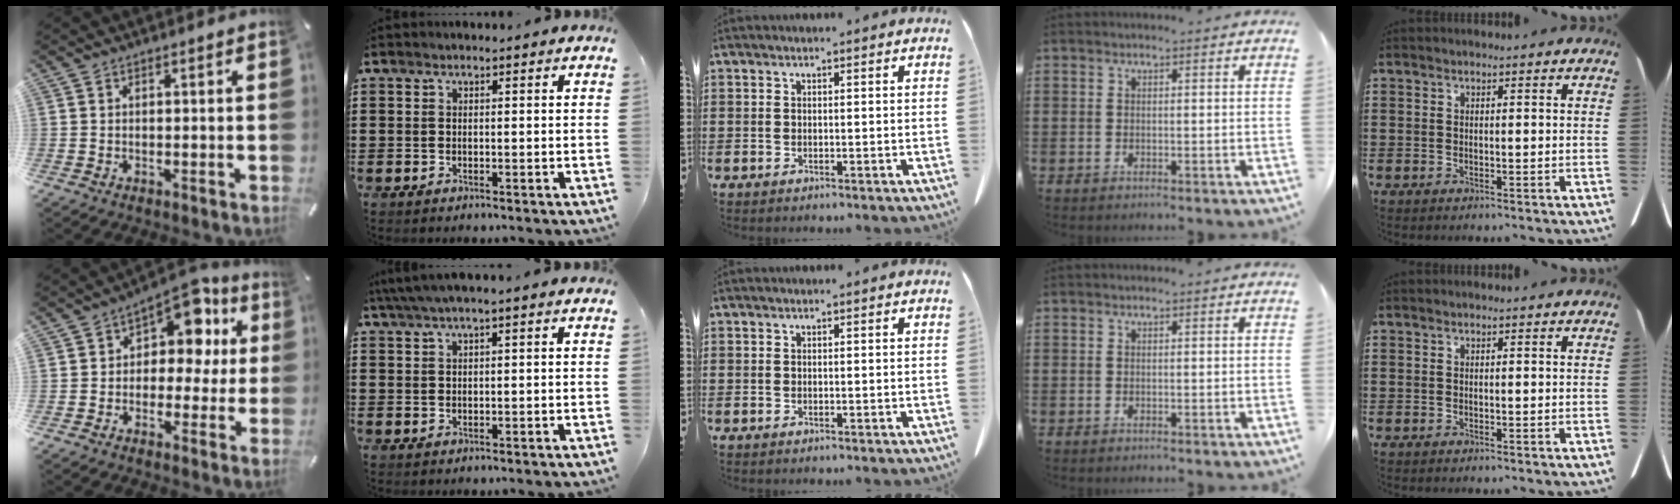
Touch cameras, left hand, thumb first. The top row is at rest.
{"thumb": {"total": 11.2, "force": [5.4, 7.3, 6.6], "torque": [-0.085, -0.043, 0.095]}, "index": {"total": 2.4, "force": [1.2, 0.4, 2.0], "torque": [-0.039, 0.003, 0.020]}}